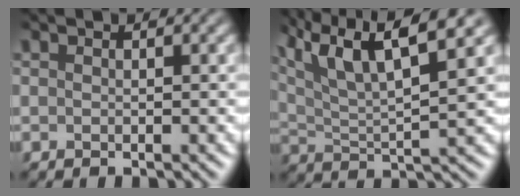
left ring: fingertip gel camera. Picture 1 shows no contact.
{"total": 10.1, "force": [6.1, 2.8, 7.5], "torque": [-0.135, 0.020, 0.090]}